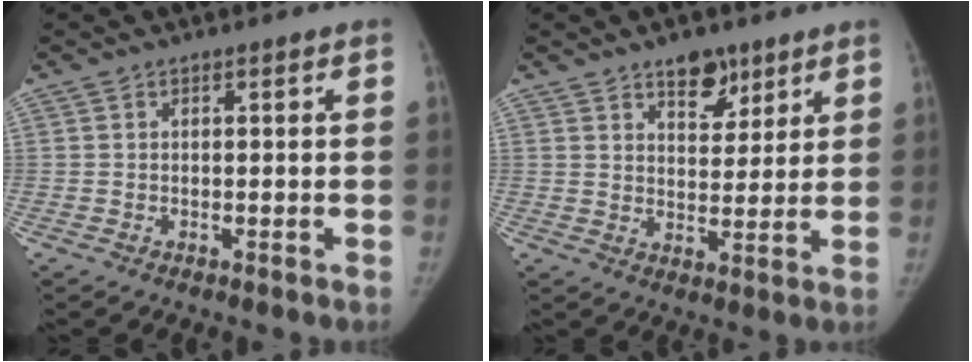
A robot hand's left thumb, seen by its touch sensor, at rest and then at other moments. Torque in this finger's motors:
{"motor_torque": [0.53, -0.42, 0.54, -0.18, 0.00]}